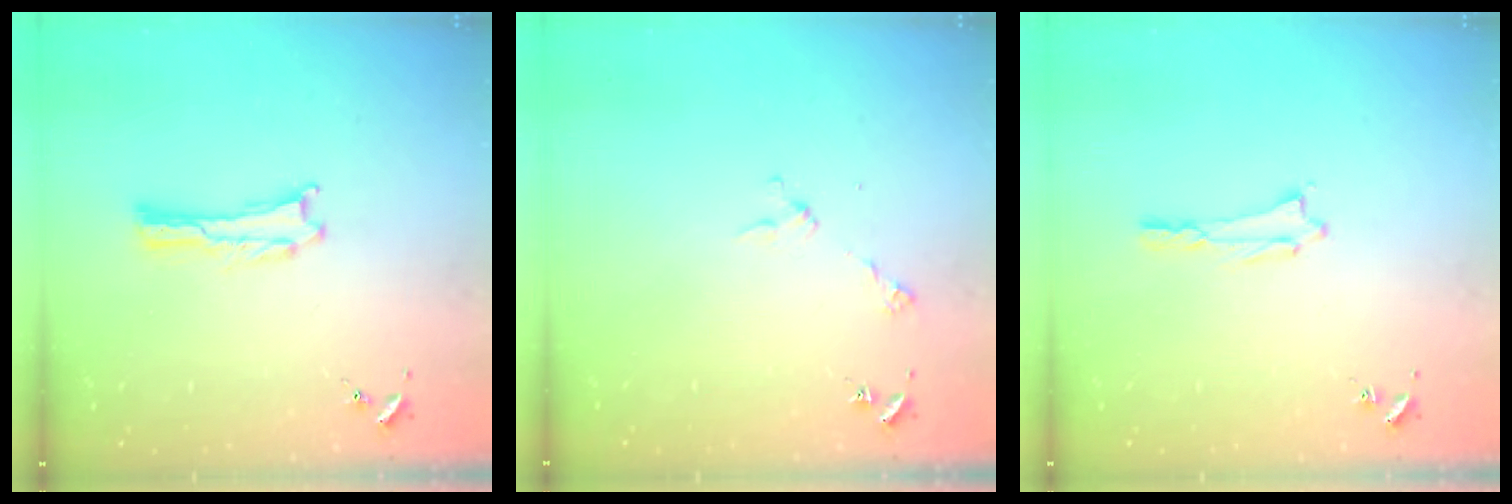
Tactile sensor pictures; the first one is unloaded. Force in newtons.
{"total": 2.9, "press": 2.9, "slide": 0.2}
{"total": 0.7, "press": 0.7, "slide": 0.1}